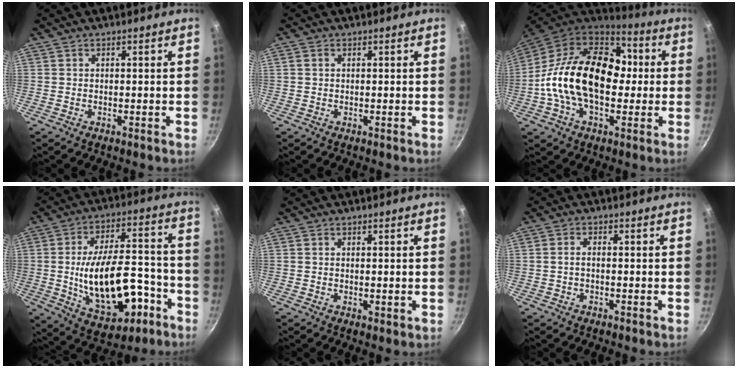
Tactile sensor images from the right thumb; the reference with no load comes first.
{"total": 0.9, "force": [0.3, 0.7, 0.5], "torque": [-0.008, 0.003, 0.004]}
{"total": 24.7, "force": [0.0, 16.0, 18.8], "torque": [-0.291, 0.037, -0.014]}
{"total": 20.9, "force": [-5.6, 10.8, 17.0], "torque": [-0.247, 0.047, -0.061]}
{"total": 1.0, "force": [0.4, 0.3, 0.8], "torque": [-0.012, -0.006, 0.004]}
{"total": 1.7, "force": [-0.2, 0.9, 1.4], "torque": [-0.033, 0.011, -0.006]}